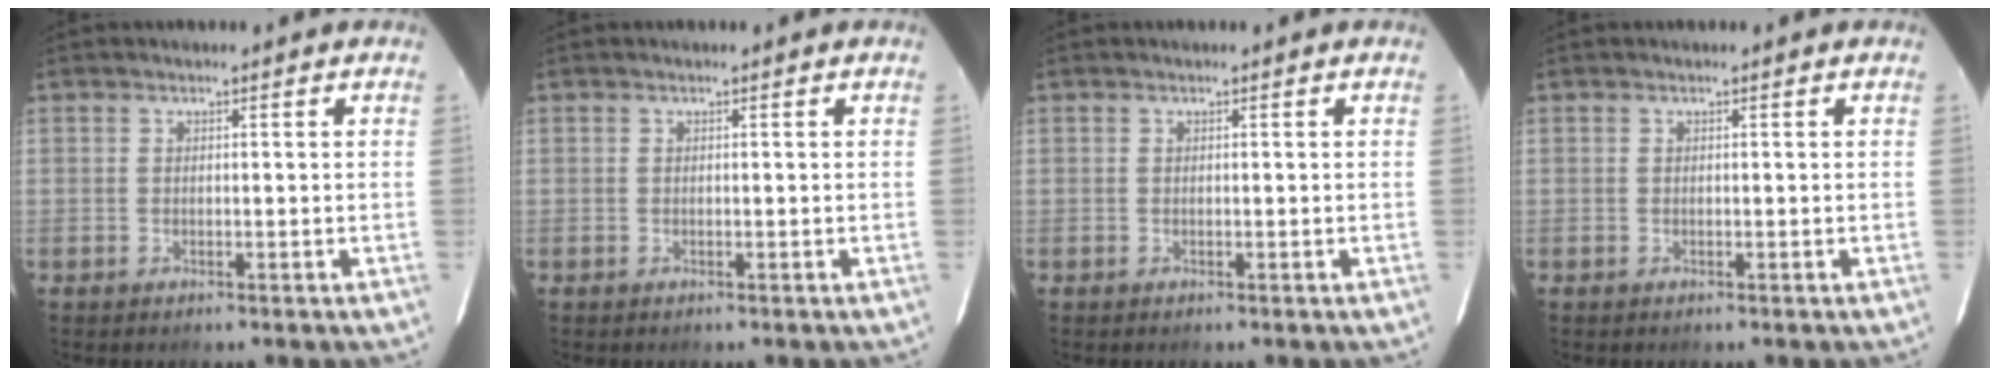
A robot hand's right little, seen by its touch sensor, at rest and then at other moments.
{"total": 0.0}
{"total": 0.0}
{"total": 0.0}